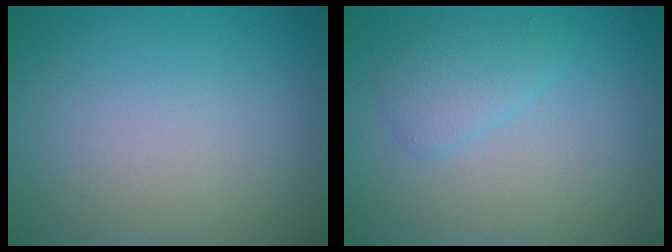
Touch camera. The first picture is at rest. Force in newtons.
{"total": 1.9, "press": 1.9, "slide": 0.1}